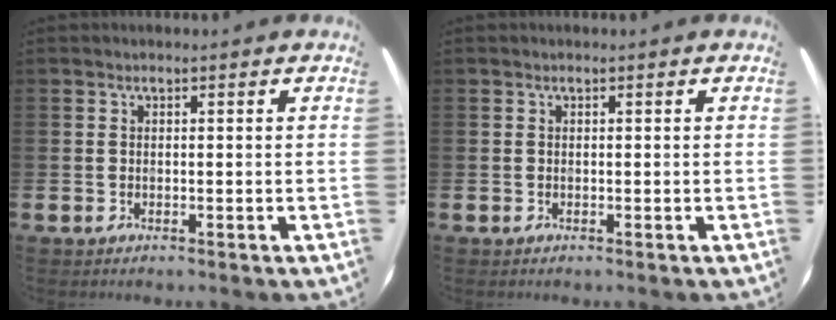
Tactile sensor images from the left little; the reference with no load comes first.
{"total": 0.0}